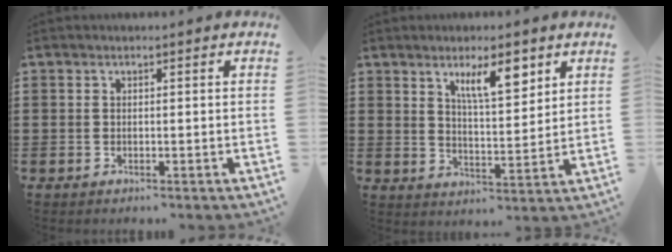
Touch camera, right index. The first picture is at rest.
{"total": 7.4, "force": [4.3, 2.3, 5.6], "torque": [-0.096, -0.003, 0.068]}